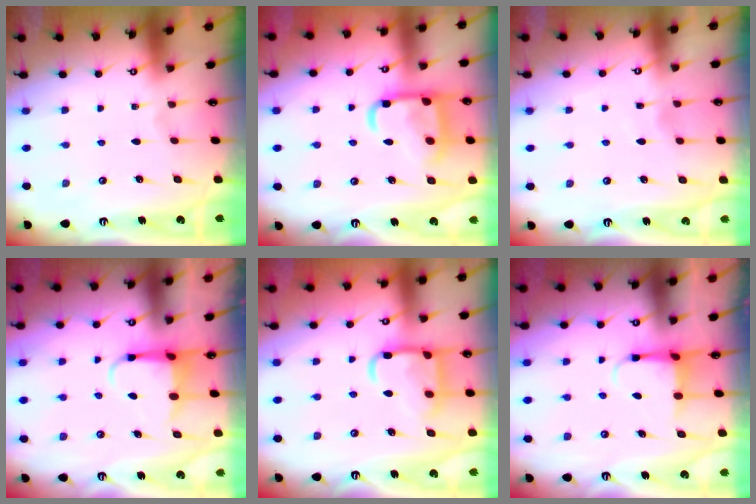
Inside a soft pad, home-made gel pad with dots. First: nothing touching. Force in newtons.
{"total": 15.3, "press": 15.2, "slide": 1.5}
{"total": 3.8, "press": 3.7, "slide": 0.5}
{"total": 3.9, "press": 3.9, "slide": 0.5}
{"total": 15.1, "press": 15.0, "slide": 1.5}
{"total": 3.9, "press": 3.9, "slide": 0.6}